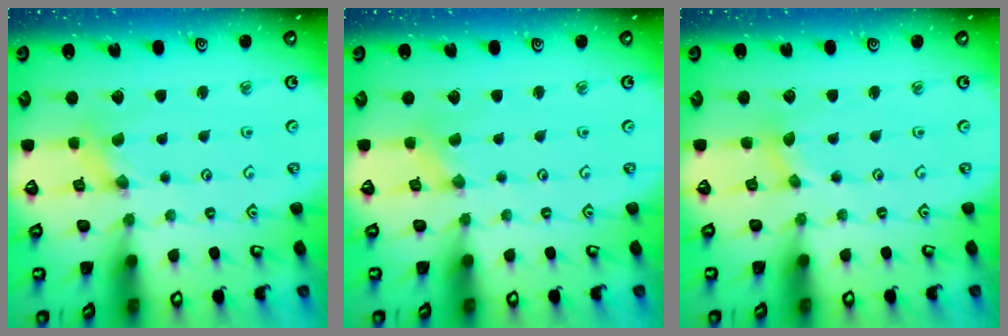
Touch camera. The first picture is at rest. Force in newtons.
{"total": 0.0}
{"total": 0.7, "press": 0.7, "slide": 0.1}